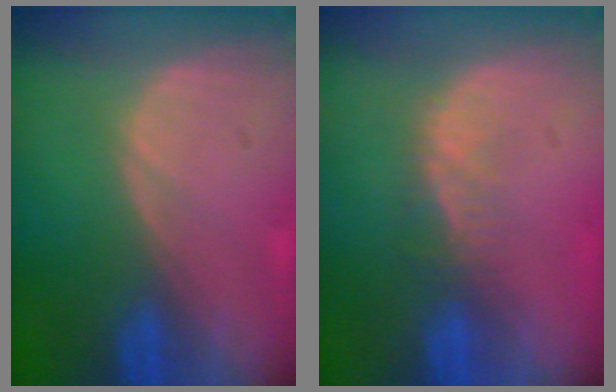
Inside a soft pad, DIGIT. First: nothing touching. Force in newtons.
{"total": 2.8, "press": 2.3, "slide": 1.7}